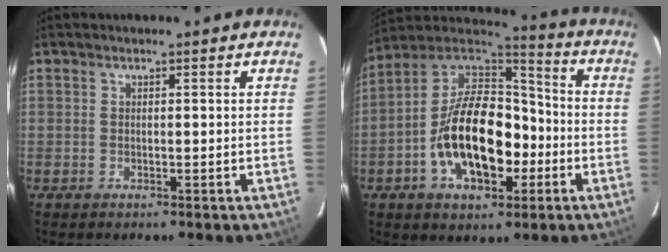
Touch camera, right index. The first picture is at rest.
{"total": 18.8, "force": [-5.2, 10.3, 14.9], "torque": [-0.284, 0.015, -0.085]}